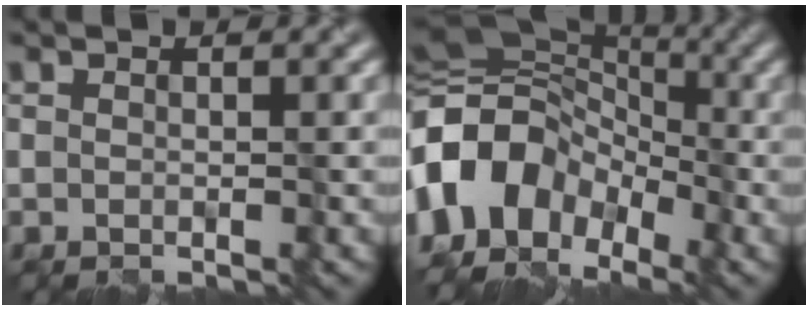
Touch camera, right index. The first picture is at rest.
{"total": 11.3, "force": [-4.8, 8.5, 5.8], "torque": [-0.128, 0.010, -0.117]}